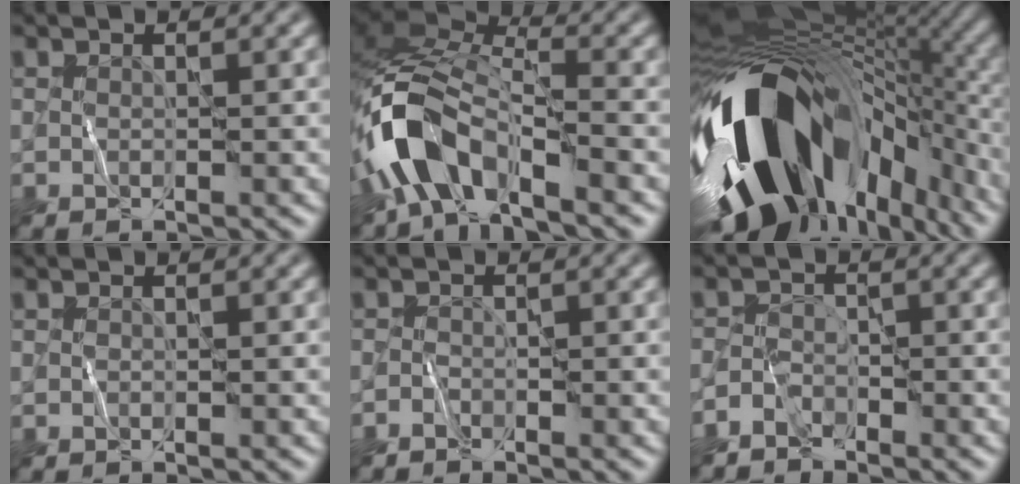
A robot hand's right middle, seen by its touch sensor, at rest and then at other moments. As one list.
[{"total": 8.3, "force": [-4.6, 4.0, 5.7], "torque": [-0.105, 0.006, -0.100]}, {"total": 17.7, "force": [-5.7, 9.9, 13.5], "torque": [-0.236, -0.014, -0.095]}, {"total": 0.0}, {"total": 0.9, "force": [-0.9, 0.2, 0.0], "torque": [0.000, 0.004, -0.020]}, {"total": 2.2, "force": [-2.0, 0.9, 0.3], "torque": [-0.005, 0.004, -0.048]}]